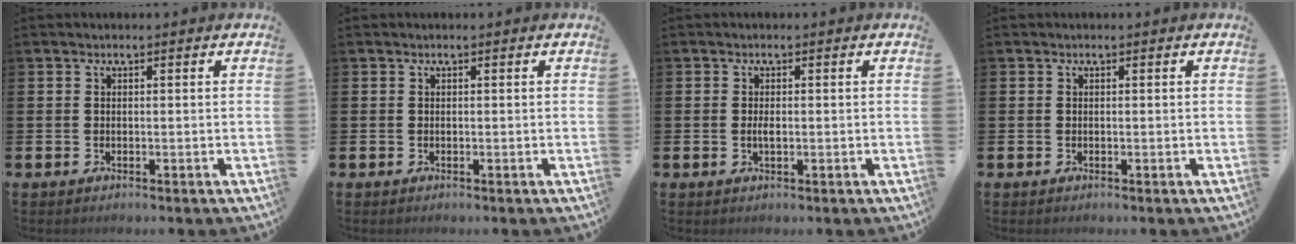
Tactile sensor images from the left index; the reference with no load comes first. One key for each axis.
{"total": 0.0}
{"total": 1.3, "fx": -0.1, "fy": 0.5, "fz": 1.2, "tx": -0.021, "ty": 0.000, "tz": -0.003}
{"total": 0.0}